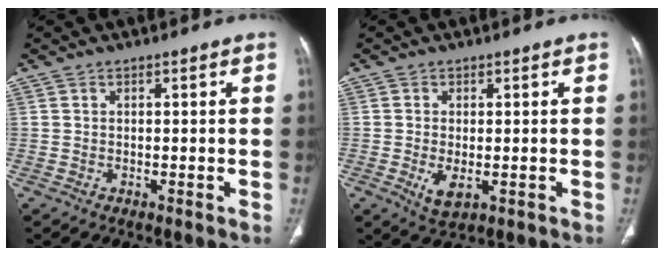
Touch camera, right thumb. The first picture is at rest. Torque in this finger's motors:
{"motor_torque": [-0.23, 0.19, 0.18, 0.32, 0.12]}